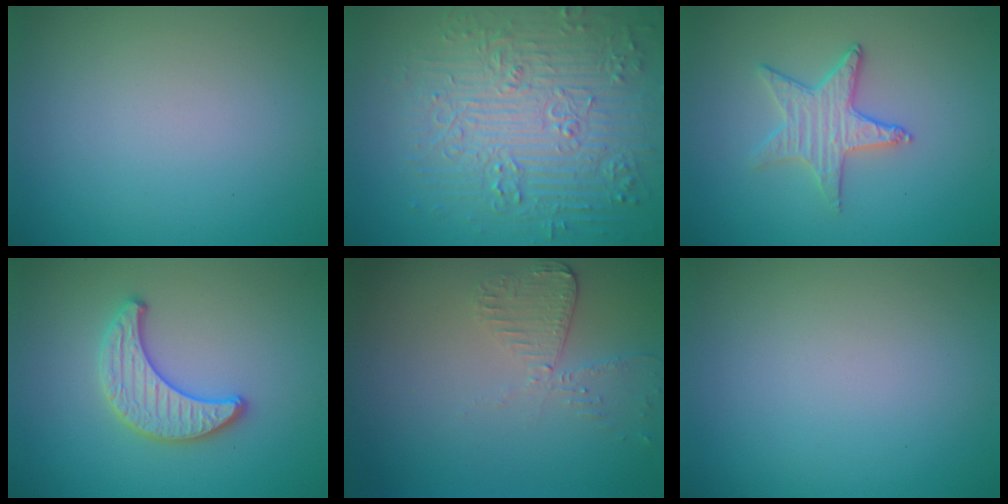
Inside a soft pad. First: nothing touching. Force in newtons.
{"total": 8.3, "press": 6.5, "slide": 5.3}
{"total": 2.8, "press": 2.7, "slide": 0.7}
{"total": 3.1, "press": 3.1, "slide": 0.2}
{"total": 2.6, "press": 2.3, "slide": 1.2}
{"total": 0.0}